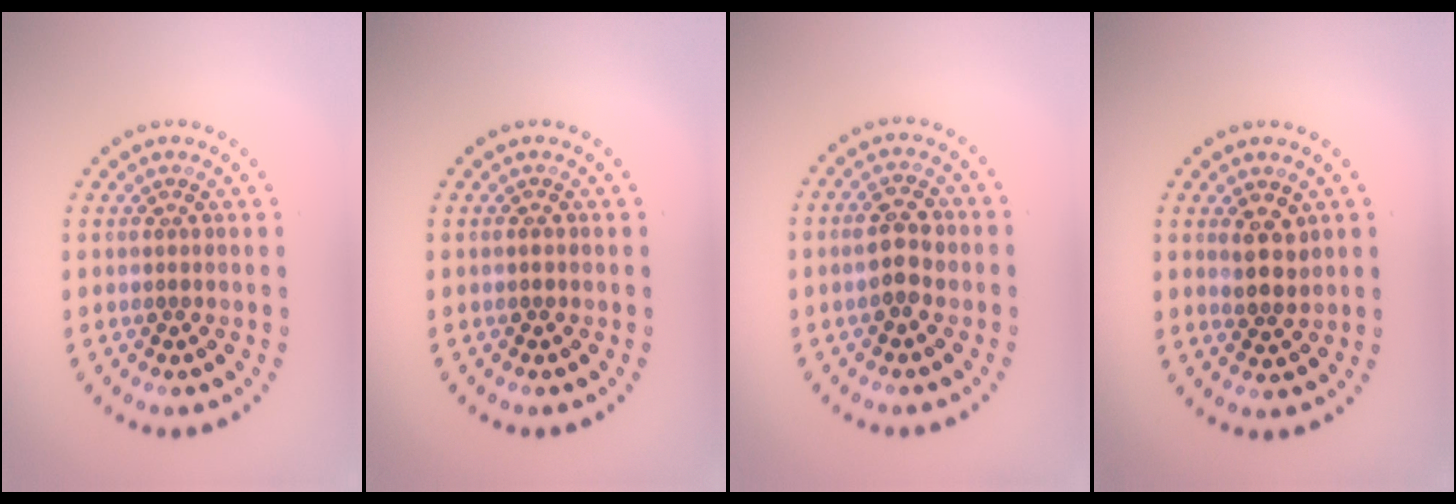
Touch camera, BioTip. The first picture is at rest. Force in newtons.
{"total": 0.8, "press": 0.8, "slide": 0.1}
{"total": 2.8, "press": 2.8, "slide": 0.3}
{"total": 2.5, "press": 2.3, "slide": 1.0}